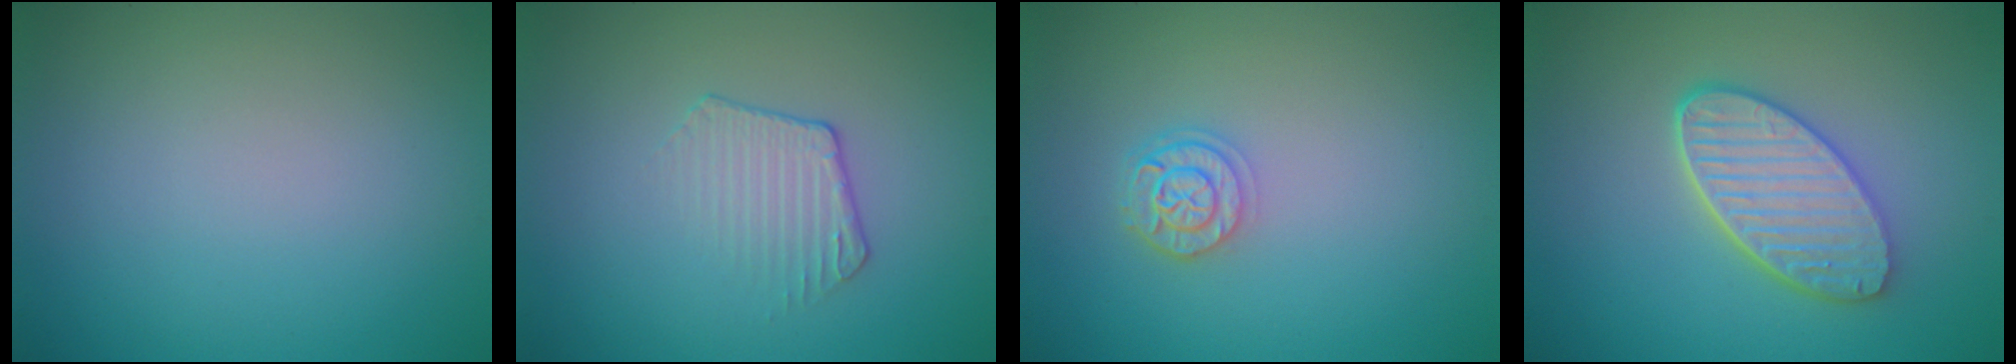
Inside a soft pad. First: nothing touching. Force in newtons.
{"total": 1.8, "press": 1.1, "slide": 1.4}
{"total": 2.5, "press": 2.0, "slide": 1.4}
{"total": 5.6, "press": 4.3, "slide": 3.5}